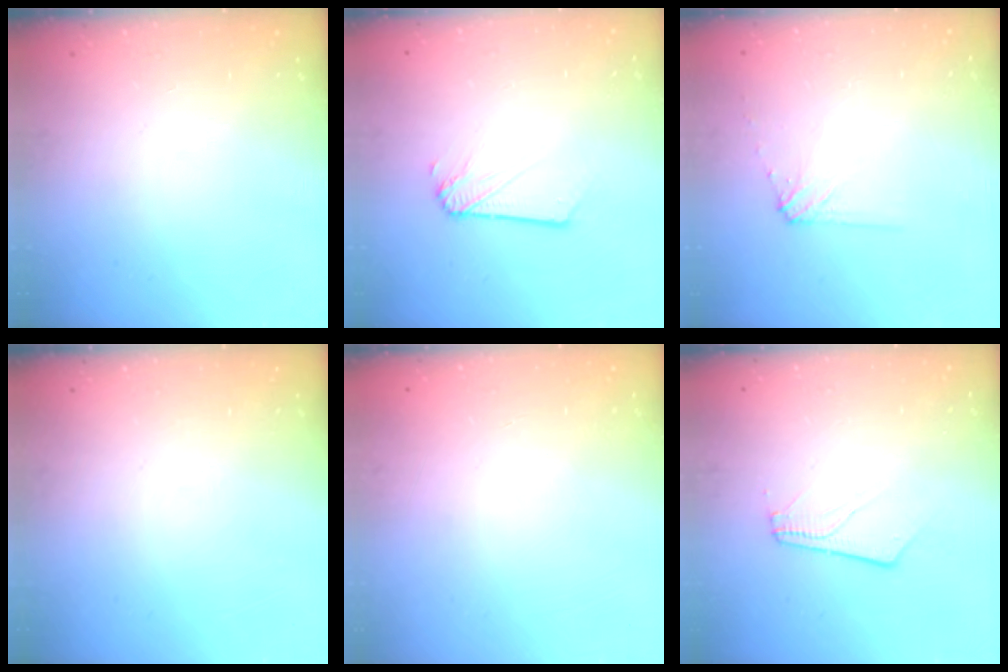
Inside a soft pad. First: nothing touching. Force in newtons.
{"total": 1.9, "press": 1.9, "slide": 0.3}
{"total": 5.5, "press": 5.4, "slide": 0.7}
{"total": 0.0}
{"total": 0.0}
{"total": 4.9, "press": 4.9, "slide": 0.7}